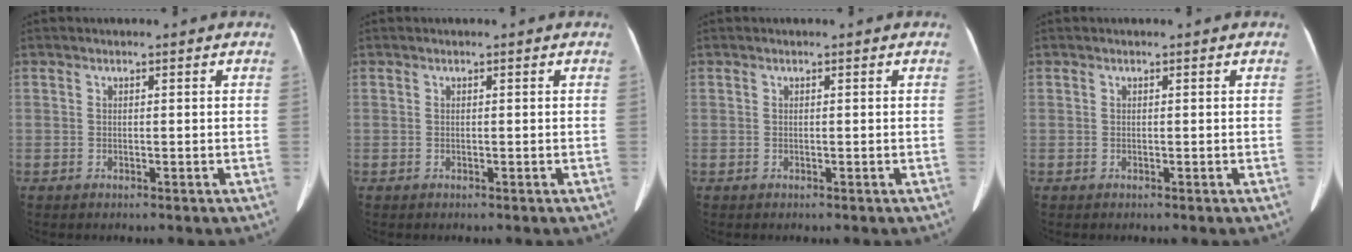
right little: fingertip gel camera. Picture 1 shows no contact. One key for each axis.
{"total": 0.0}
{"total": 0.0}
{"total": 0.0}